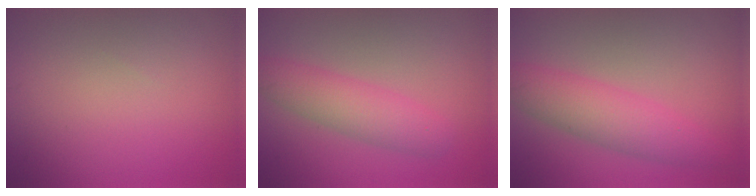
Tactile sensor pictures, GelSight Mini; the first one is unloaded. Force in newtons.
{"total": 3.8, "press": 3.8, "slide": 0.1}
{"total": 4.5, "press": 4.5, "slide": 0.1}